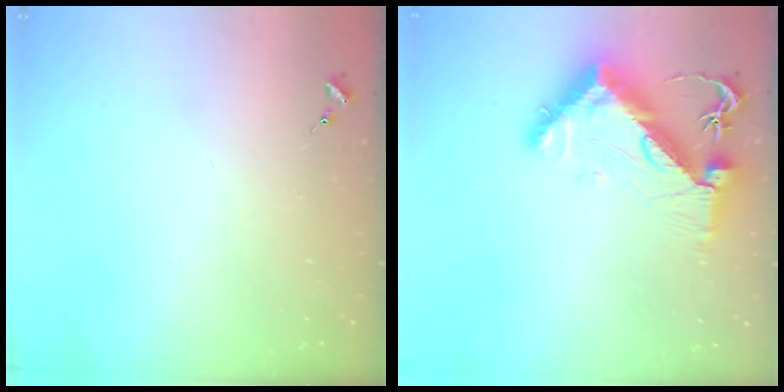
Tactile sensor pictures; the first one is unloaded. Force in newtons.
{"total": 10.8, "press": 10.8, "slide": 1.3}